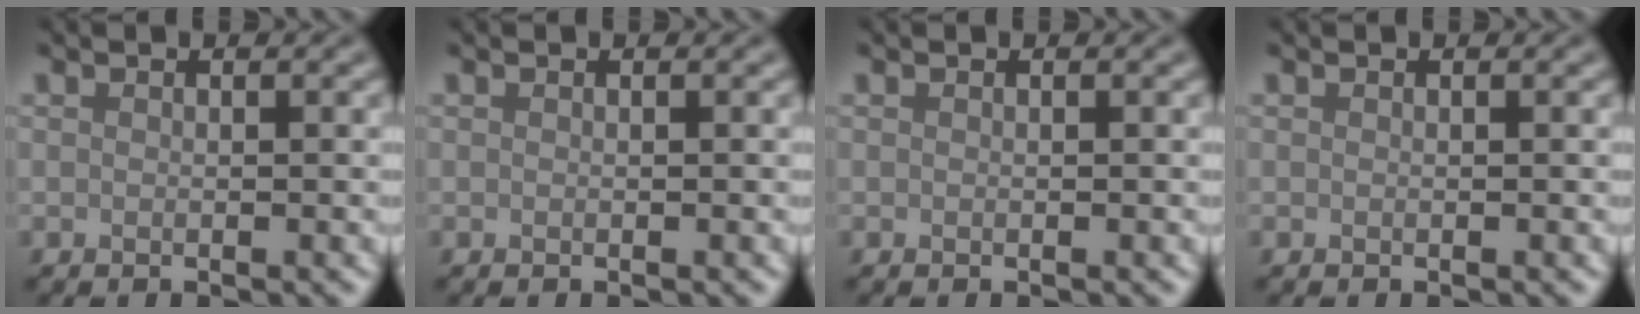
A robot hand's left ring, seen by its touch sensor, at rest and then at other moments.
{"total": 0.0}
{"total": 0.0}
{"total": 0.0}